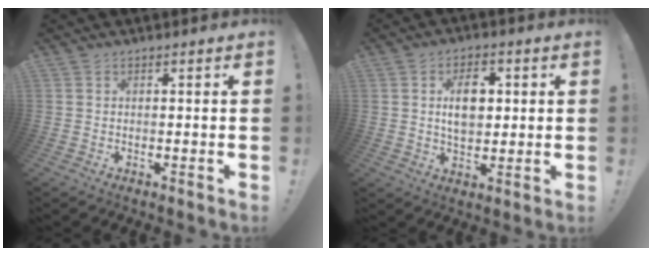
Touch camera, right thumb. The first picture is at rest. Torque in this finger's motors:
{"motor_torque": [0.89, 1.39, 0.59, -0.25, 0.02]}